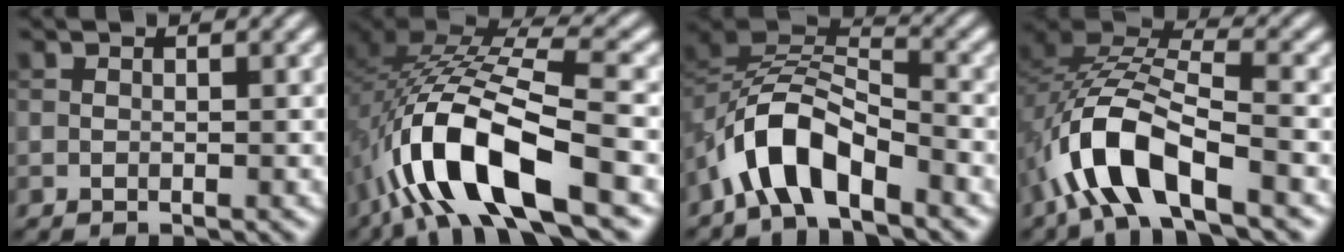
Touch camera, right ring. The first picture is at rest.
{"total": 12.6, "force": [-4.6, 5.0, 10.6], "torque": [-0.214, 0.008, -0.087]}
{"total": 6.5, "force": [-4.1, 2.7, 4.2], "torque": [-0.073, 0.007, -0.083]}
{"total": 9.1, "force": [-4.4, 3.7, 7.0], "torque": [-0.143, 0.010, -0.087]}